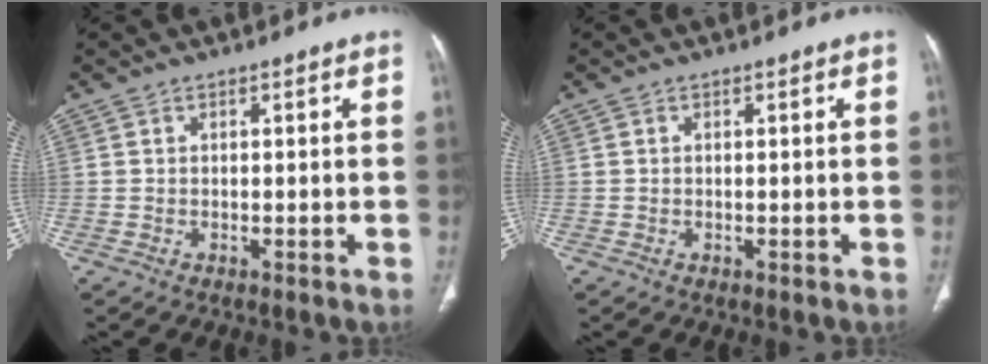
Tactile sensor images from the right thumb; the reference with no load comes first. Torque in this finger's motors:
{"motor_torque": [0.35, -0.14, 0.23, -0.60, -0.05]}